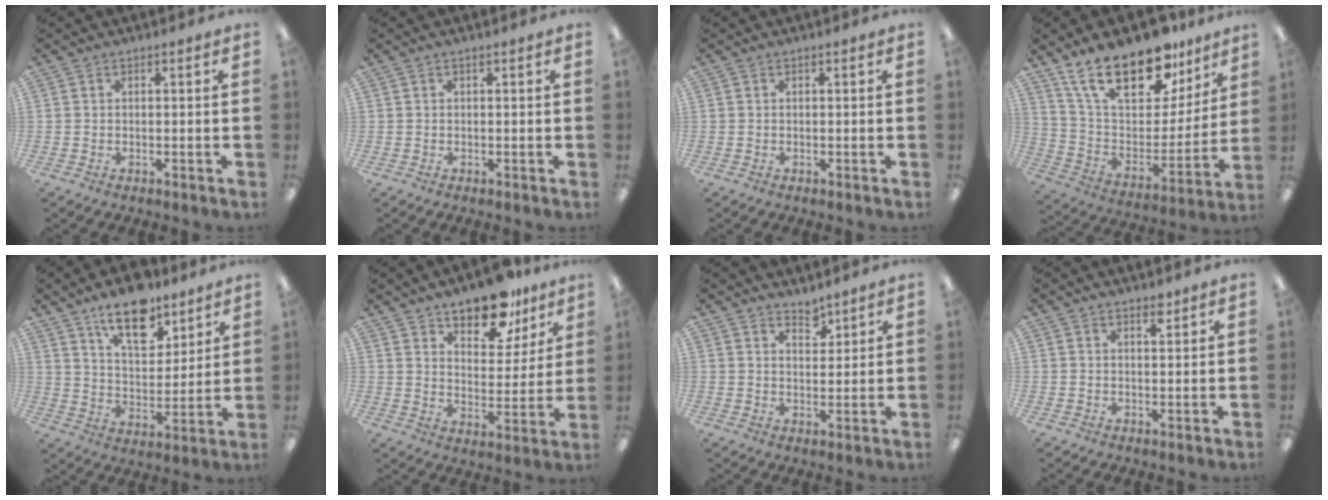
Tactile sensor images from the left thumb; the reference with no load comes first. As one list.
[{"total": 0.0}, {"total": 0.0}, {"total": 23.2, "force": [16.5, 10.2, 12.7], "torque": [-0.222, -0.103, 0.295]}, {"total": 15.1, "force": [10.8, 6.9, 8.1], "torque": [-0.123, -0.055, 0.187]}, {"total": 13.6, "force": [10.7, 6.0, 5.8], "torque": [-0.077, -0.065, 0.192]}, {"total": 3.8, "force": [3.5, 1.4, 0.6], "torque": [0.007, -0.027, 0.061]}, {"total": 2.4, "force": [2.0, 0.7, 1.1], "torque": [-0.009, -0.007, 0.033]}]